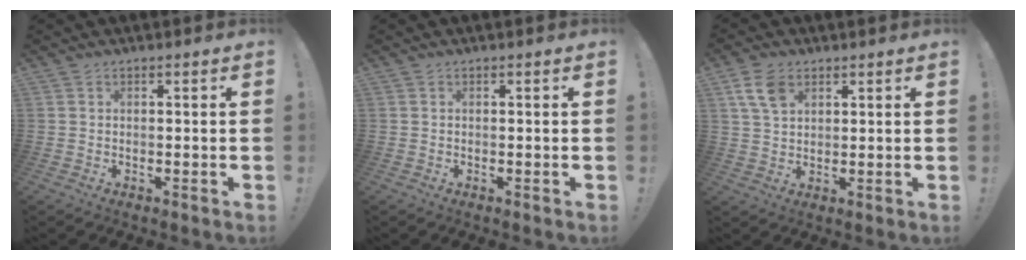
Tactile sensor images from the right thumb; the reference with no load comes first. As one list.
[{"total": 0.0}, {"total": 7.5, "force": [3.8, 4.5, 4.6], "torque": [-0.088, -0.007, 0.073]}]